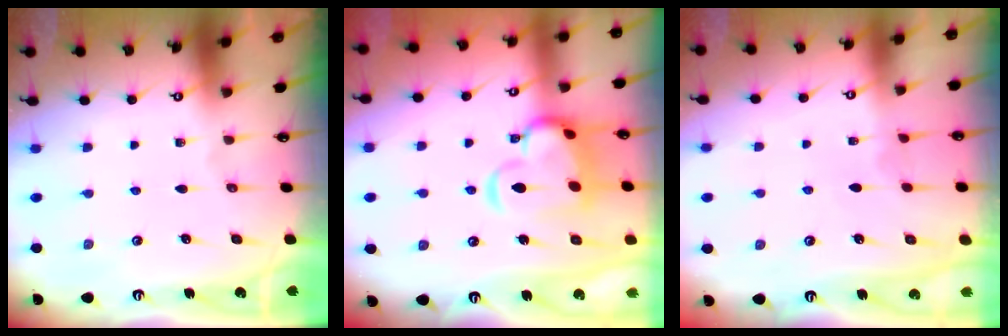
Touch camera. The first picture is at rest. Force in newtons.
{"total": 9.7, "press": 9.5, "slide": 1.8}
{"total": 3.6, "press": 3.6, "slide": 0.2}